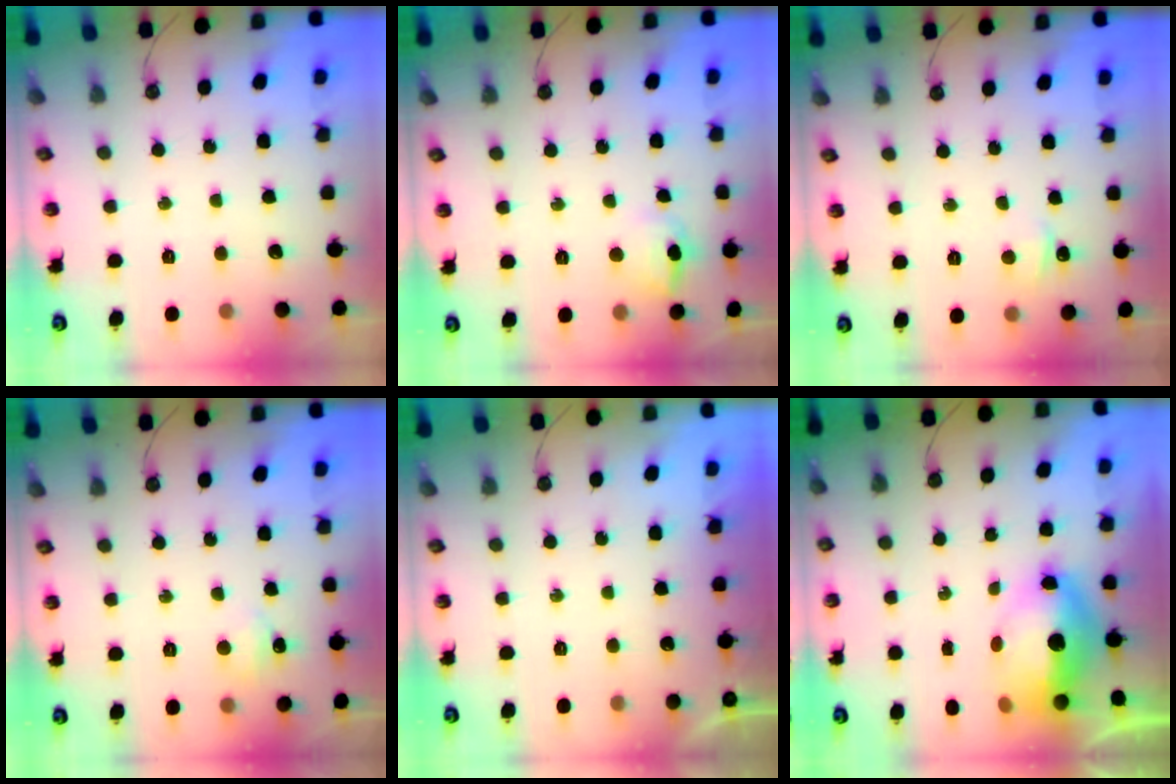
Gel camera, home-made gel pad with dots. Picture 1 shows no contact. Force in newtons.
{"total": 7.7, "press": 7.6, "slide": 1.2}
{"total": 1.6, "press": 1.5, "slide": 0.2}
{"total": 6.9, "press": 6.8, "slide": 1.0}
{"total": 0.0}
{"total": 12.8, "press": 12.8, "slide": 1.2}